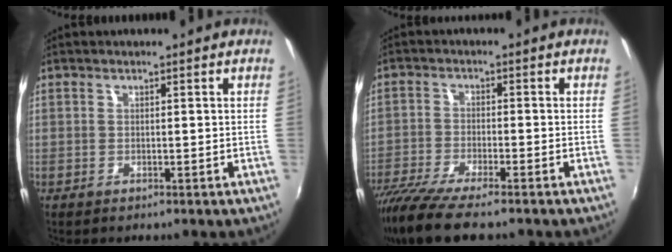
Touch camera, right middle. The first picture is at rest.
{"total": 11.0, "force": [-8.9, 1.6, 6.2], "torque": [-0.143, -0.043, -0.161]}